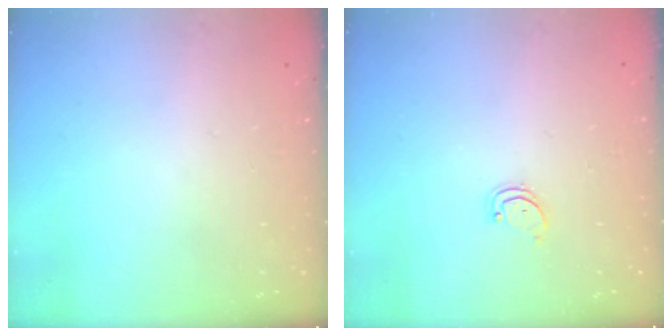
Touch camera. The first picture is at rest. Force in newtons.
{"total": 2.3, "press": 2.3, "slide": 0.1}